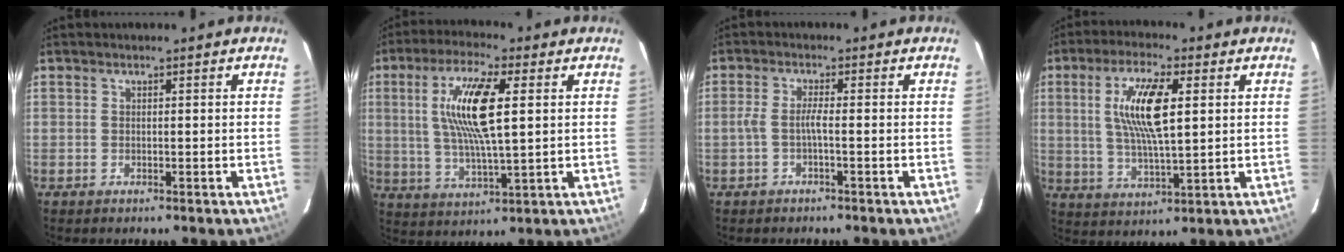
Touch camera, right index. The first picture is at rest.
{"total": 13.1, "force": [2.8, 2.9, 12.4], "torque": [-0.242, 0.004, 0.054]}
{"total": 2.3, "force": [-1.1, -0.2, 2.0], "torque": [-0.042, 0.002, -0.019]}
{"total": 11.3, "force": [2.6, 3.1, 10.6], "torque": [-0.205, 0.004, 0.051]}